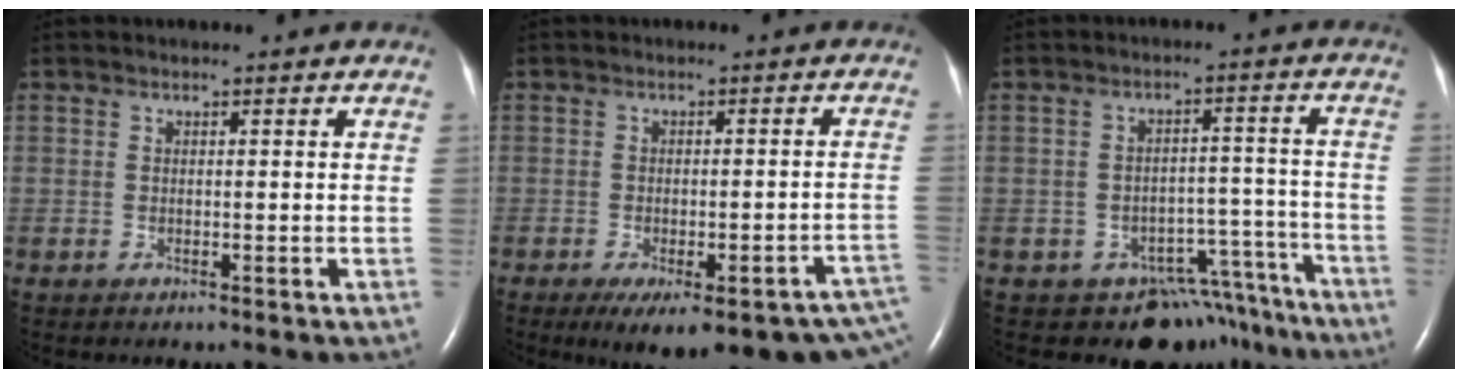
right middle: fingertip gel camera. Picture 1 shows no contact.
{"total": 19.0, "force": [-13.2, 3.9, 13.0], "torque": [-0.110, -0.006, -0.154]}
{"total": 11.3, "force": [-9.7, 5.7, 1.2], "torque": [0.017, 0.054, -0.119]}